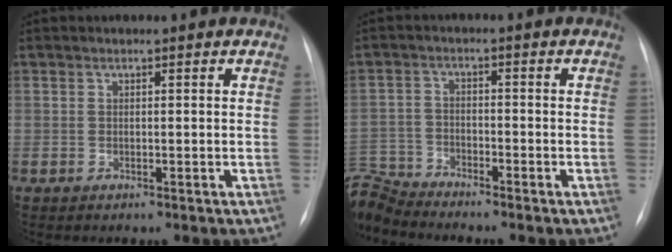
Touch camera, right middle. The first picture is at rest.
{"total": 7.5, "force": [-7.5, 0.1, 0.2], "torque": [-0.015, 0.002, -0.150]}